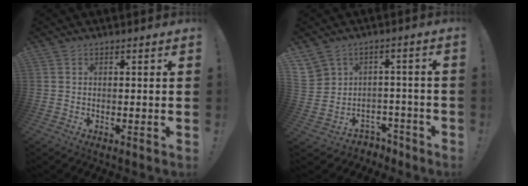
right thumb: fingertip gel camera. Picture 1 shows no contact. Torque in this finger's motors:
{"motor_torque": [0.02, 0.05, 0.19, 0.31, 0.03]}